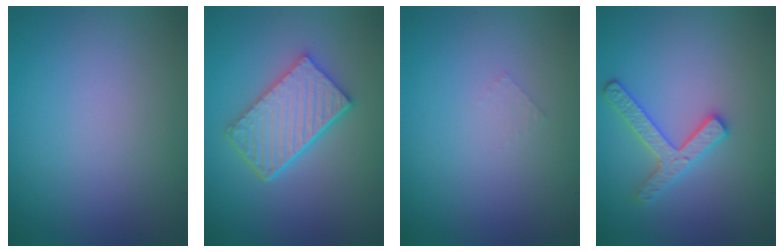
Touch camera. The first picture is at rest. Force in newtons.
{"total": 5.5, "press": 4.2, "slide": 3.6}
{"total": 0.5, "press": 0.5, "slide": 0.1}
{"total": 2.9, "press": 2.8, "slide": 0.6}